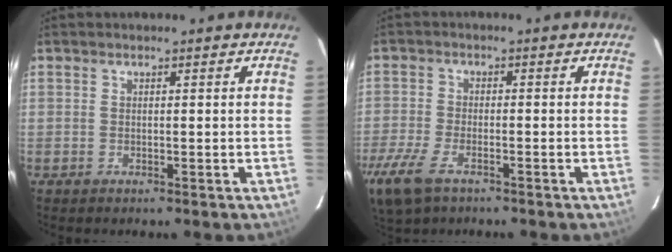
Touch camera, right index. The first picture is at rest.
{"total": 10.8, "force": [-6.8, 4.9, 6.9], "torque": [-0.180, -0.030, -0.131]}